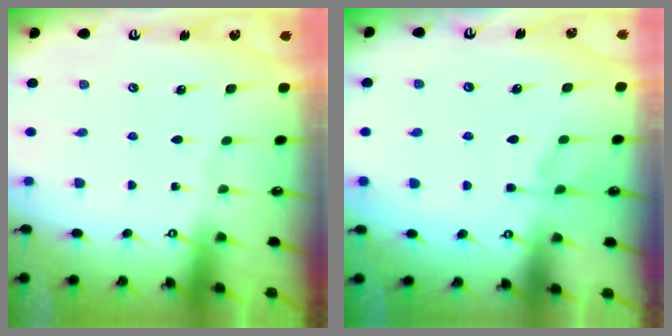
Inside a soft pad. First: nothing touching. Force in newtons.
{"total": 0.9, "press": 0.2, "slide": 0.9}